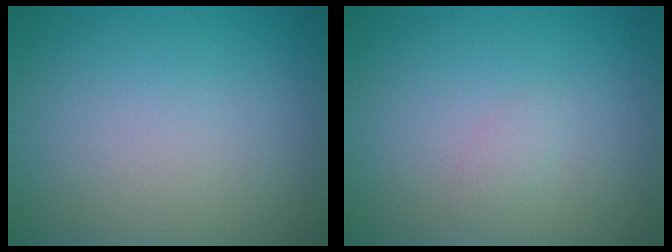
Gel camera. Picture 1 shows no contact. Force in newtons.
{"total": 0.7, "press": 0.7, "slide": 0.0}